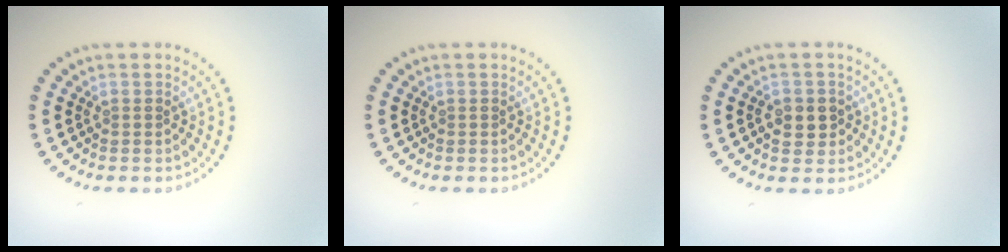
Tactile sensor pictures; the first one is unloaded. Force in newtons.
{"total": 0.0}
{"total": 2.4, "press": 2.4, "slide": 0.4}